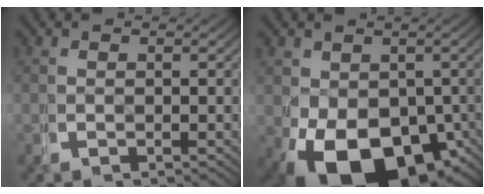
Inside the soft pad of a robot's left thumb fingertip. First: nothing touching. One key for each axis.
{"total": 11.7, "fx": -4.5, "fy": 7.2, "fz": 8.1, "tx": -0.154, "ty": -0.063, "tz": -0.029}